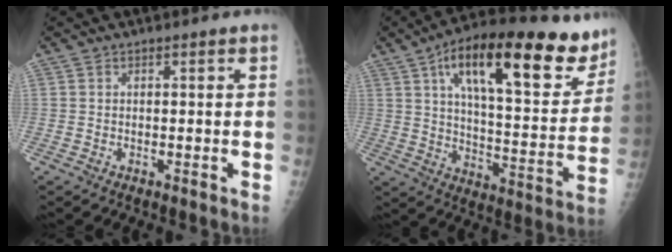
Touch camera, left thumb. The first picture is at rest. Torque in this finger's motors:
{"motor_torque": [1.51, 1.56, 1.51, -1.26, 0.50]}